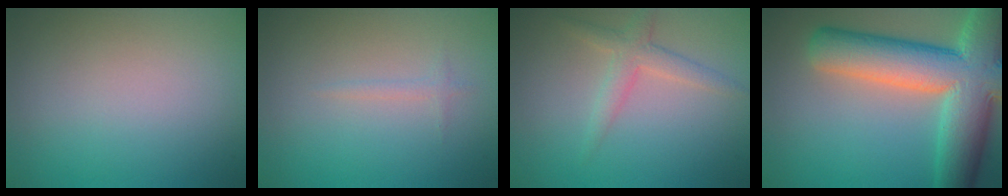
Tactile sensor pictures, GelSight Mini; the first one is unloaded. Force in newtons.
{"total": 0.7, "press": 0.7, "slide": 0.0}
{"total": 2.4, "press": 2.4, "slide": 0.1}
{"total": 12.0, "press": 12.0, "slide": 0.7}